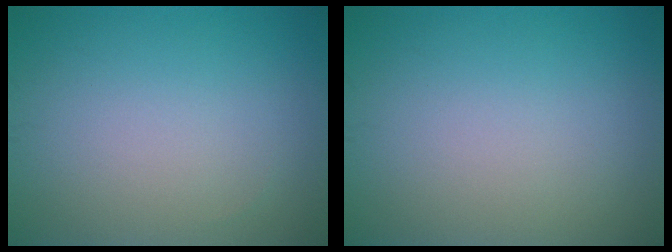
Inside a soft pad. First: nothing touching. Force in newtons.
{"total": 0.0}